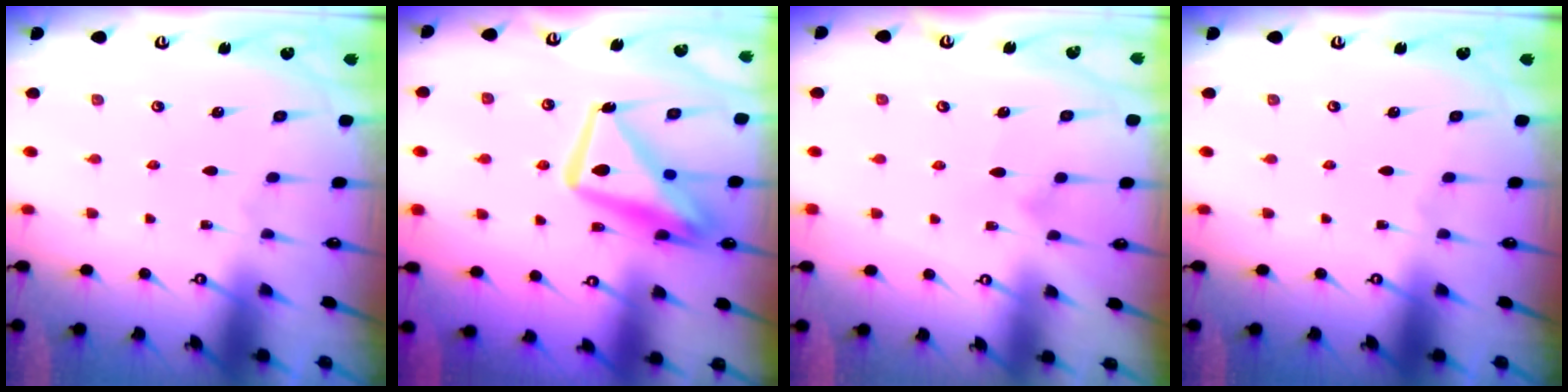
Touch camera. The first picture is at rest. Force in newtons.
{"total": 15.8, "press": 15.7, "slide": 1.8}
{"total": 8.1, "press": 8.1, "slide": 0.3}
{"total": 0.0}